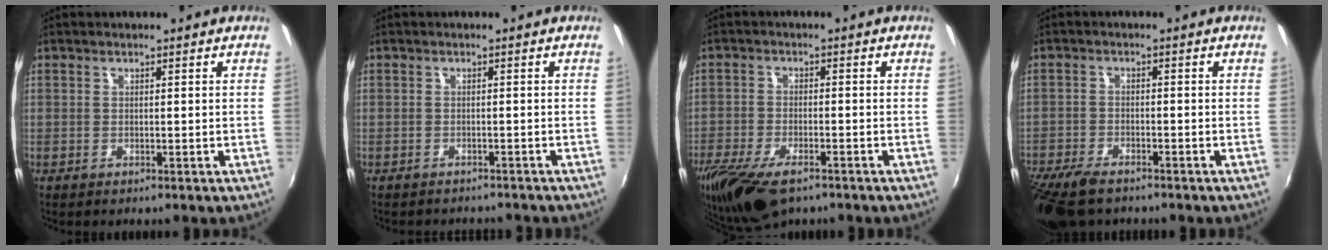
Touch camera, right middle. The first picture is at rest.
{"total": 2.9, "force": [-2.9, 0.5, 0.5], "torque": [-0.011, -0.007, -0.038]}
{"total": 14.3, "force": [-9.5, 5.9, 8.9], "torque": [-0.206, -0.046, -0.167]}
{"total": 10.1, "force": [-7.9, 3.7, 5.1], "torque": [-0.131, -0.033, -0.145]}